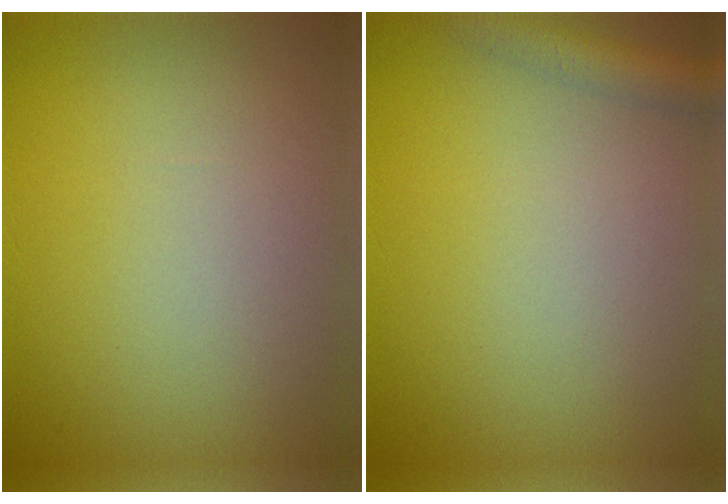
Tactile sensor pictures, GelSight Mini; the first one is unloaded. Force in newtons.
{"total": 2.9, "press": 2.9, "slide": 0.1}